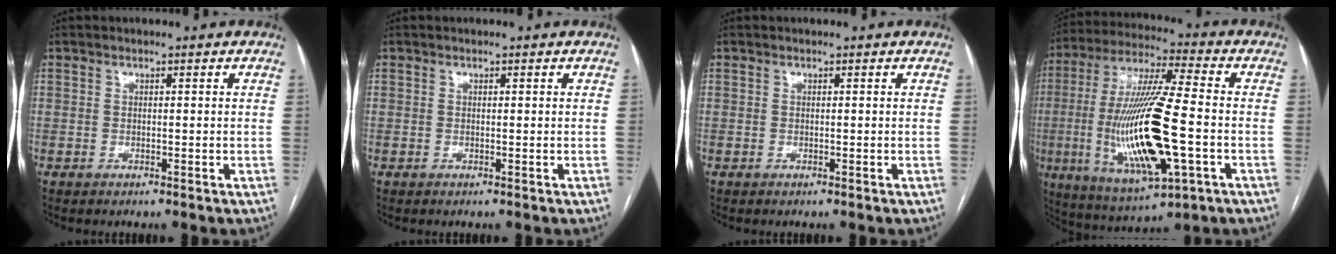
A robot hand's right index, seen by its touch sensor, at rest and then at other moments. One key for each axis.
{"total": 0.0}
{"total": 0.0}
{"total": 20.8, "fx": -4.0, "fy": 3.5, "fz": 20.2, "tx": -0.417, "ty": -0.020, "tz": -0.062}